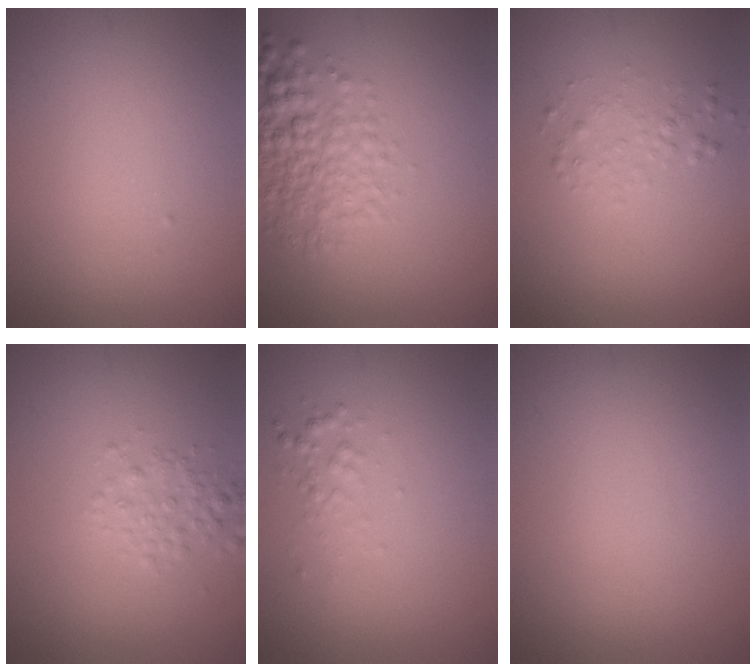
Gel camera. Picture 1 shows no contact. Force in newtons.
{"total": 4.9, "press": 4.9, "slide": 0.2}
{"total": 1.3, "press": 1.3, "slide": 0.0}
{"total": 1.8, "press": 1.8, "slide": 0.1}
{"total": 1.2, "press": 1.2, "slide": 0.1}
{"total": 0.0}